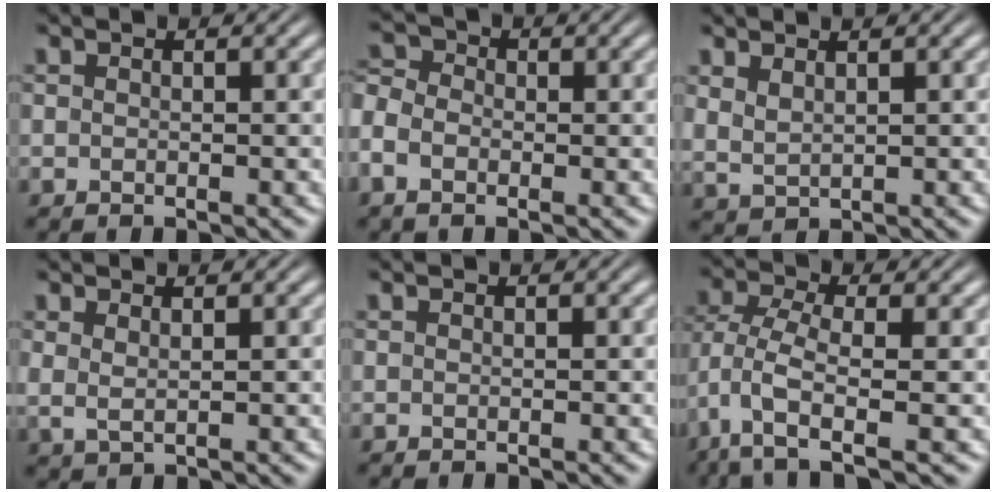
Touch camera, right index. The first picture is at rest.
{"total": 4.0, "force": [-0.6, 3.4, 2.0], "torque": [-0.050, -0.008, -0.017]}
{"total": 2.0, "force": [1.3, 1.3, 0.9], "torque": [-0.030, -0.010, 0.038]}
{"total": 1.5, "force": [1.0, 0.5, 0.9], "torque": [-0.023, -0.006, 0.030]}
{"total": 0.0}
{"total": 6.0, "force": [-2.6, 3.0, 4.5], "torque": [-0.125, -0.050, -0.017]}